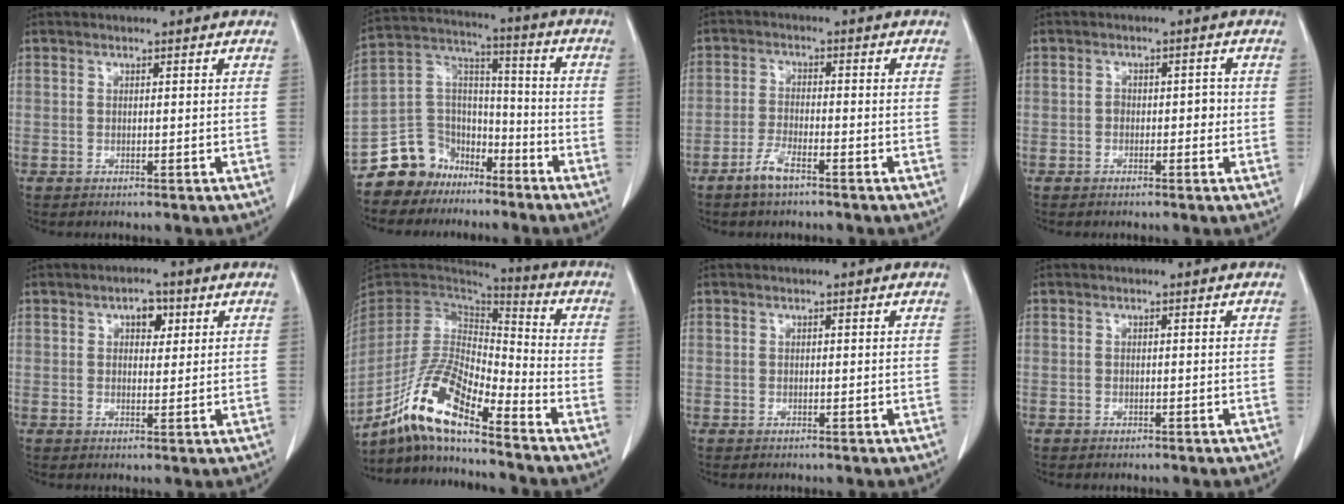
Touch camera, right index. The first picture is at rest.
{"total": 9.5, "force": [-6.6, 6.7, 1.0], "torque": [-0.021, 0.041, -0.118]}
{"total": 3.8, "force": [-2.8, 0.7, 2.5], "torque": [-0.058, -0.004, -0.054]}
{"total": 2.1, "force": [-0.5, 1.4, 1.5], "torque": [-0.011, 0.009, -0.007]}
{"total": 3.2, "force": [1.4, 1.8, 2.2], "torque": [-0.031, 0.007, 0.019]}
{"total": 14.6, "force": [-10.5, 2.5, 10.0], "torque": [-0.196, -0.004, -0.195]}
{"total": 0.0}
{"total": 0.0}